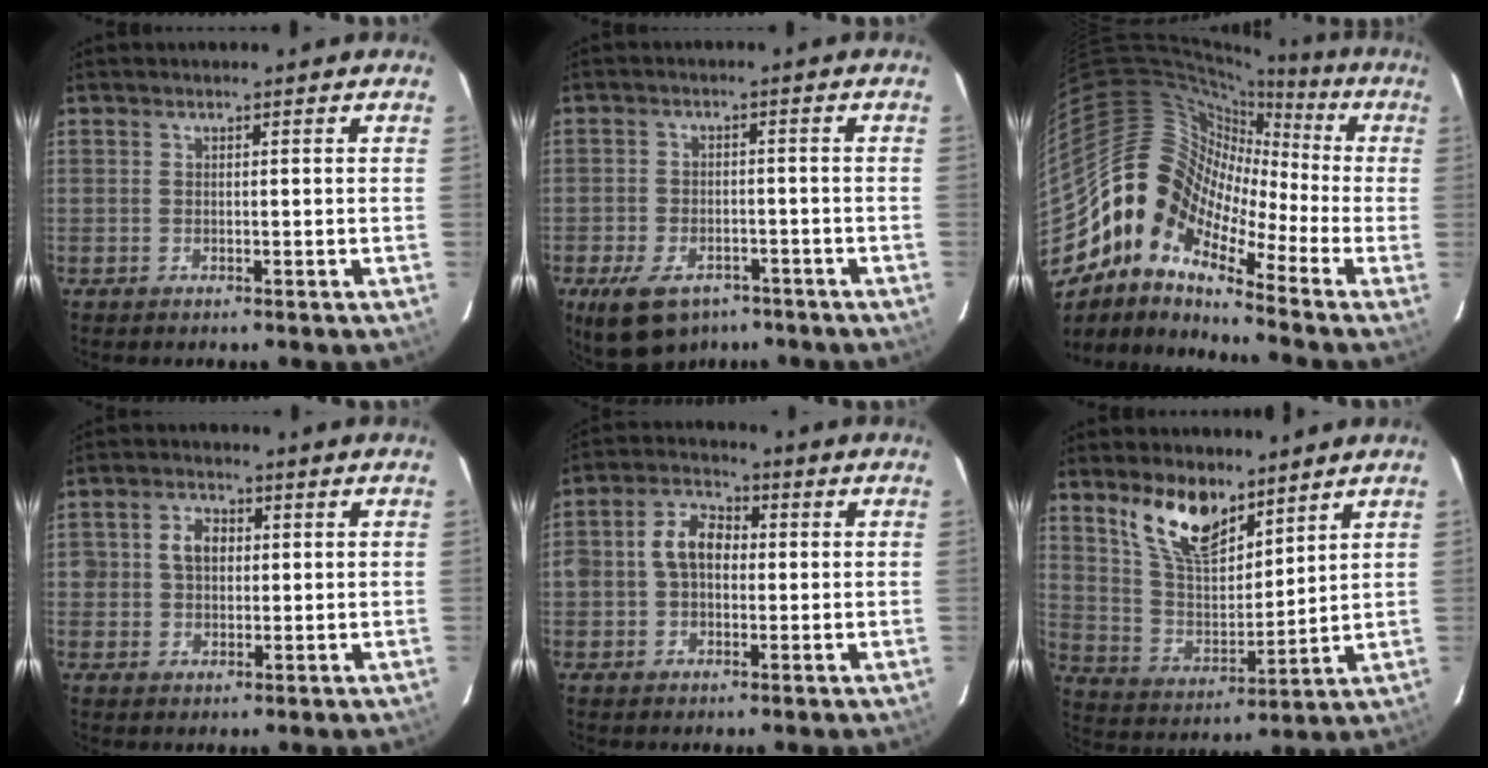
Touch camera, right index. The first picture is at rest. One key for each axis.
{"total": 11.1, "fx": -7.1, "fy": 6.4, "fz": 5.7, "tx": -0.133, "ty": -0.011, "tz": -0.109}
{"total": 12.9, "fx": -6.0, "fy": 8.4, "fz": 7.8, "tx": -0.120, "ty": 0.014, "tz": -0.145}
{"total": 4.7, "fx": 0.6, "fy": 3.9, "fz": 2.6, "tx": -0.044, "ty": 0.014, "tz": 0.013}
{"total": 7.5, "fx": 0.1, "fy": 5.5, "fz": 5.1, "tx": -0.096, "ty": 0.027, "tz": 0.000}
{"total": 13.1, "fx": 9.0, "fy": 5.7, "fz": 7.6, "tx": -0.145, "ty": 0.003, "tz": 0.177}